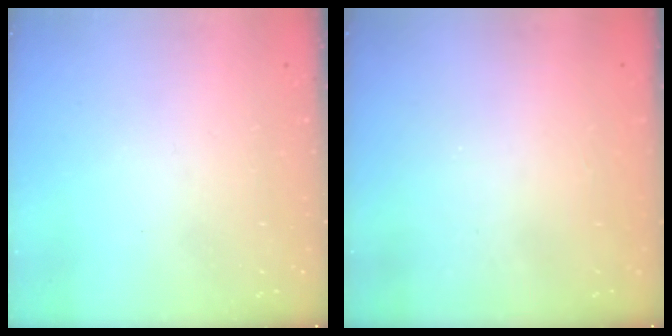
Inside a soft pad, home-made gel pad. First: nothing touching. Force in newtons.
{"total": 1.2, "press": 1.2, "slide": 0.1}